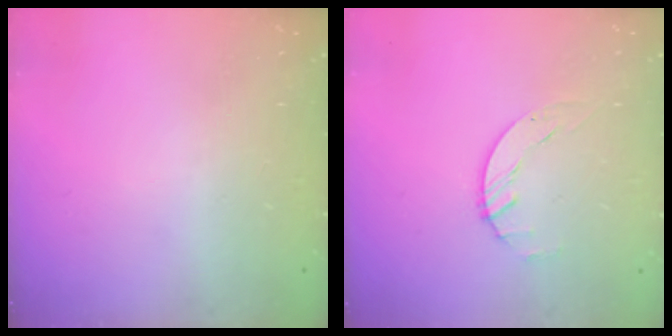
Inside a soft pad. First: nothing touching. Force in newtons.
{"total": 1.5, "press": 1.5, "slide": 0.2}